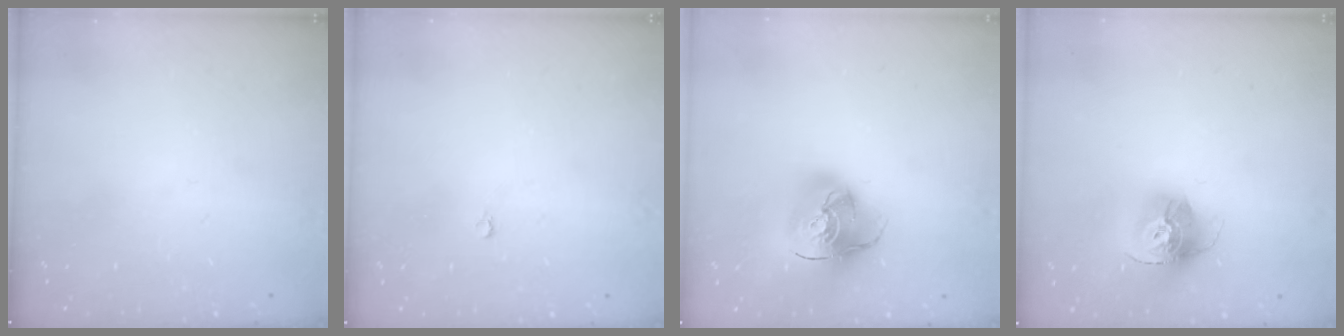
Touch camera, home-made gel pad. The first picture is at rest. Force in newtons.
{"total": 2.0, "press": 2.0, "slide": 0.4}
{"total": 16.9, "press": 16.8, "slide": 2.0}
{"total": 15.0, "press": 14.9, "slide": 1.5}